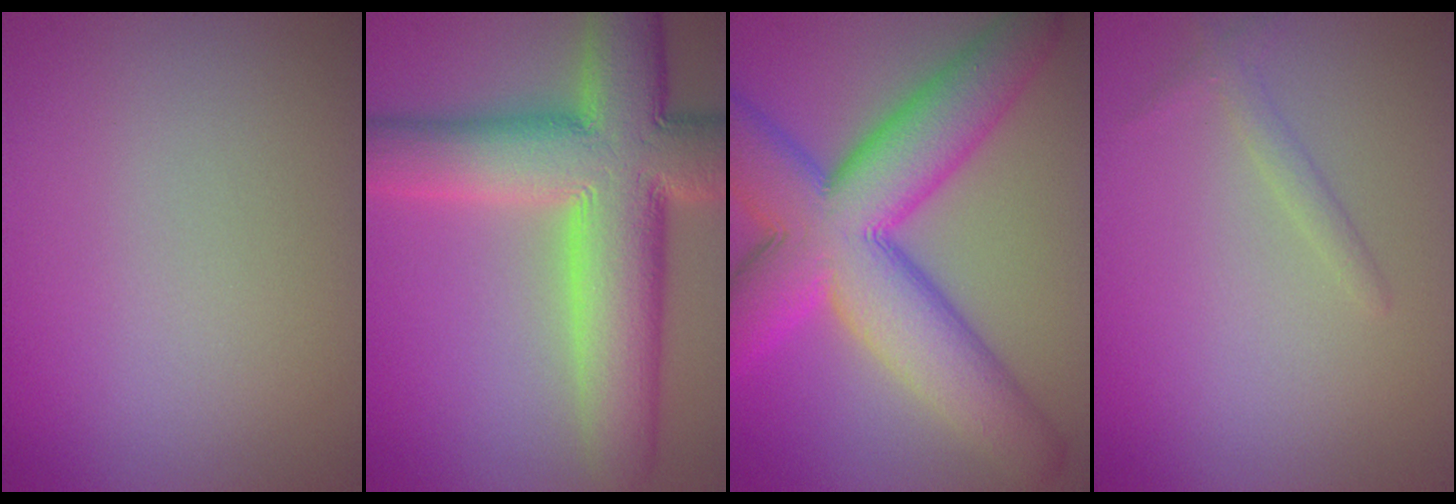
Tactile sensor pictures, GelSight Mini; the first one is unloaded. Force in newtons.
{"total": 13.4, "press": 13.4, "slide": 0.9}
{"total": 13.1, "press": 13.1, "slide": 0.1}
{"total": 1.1, "press": 1.1, "slide": 0.1}